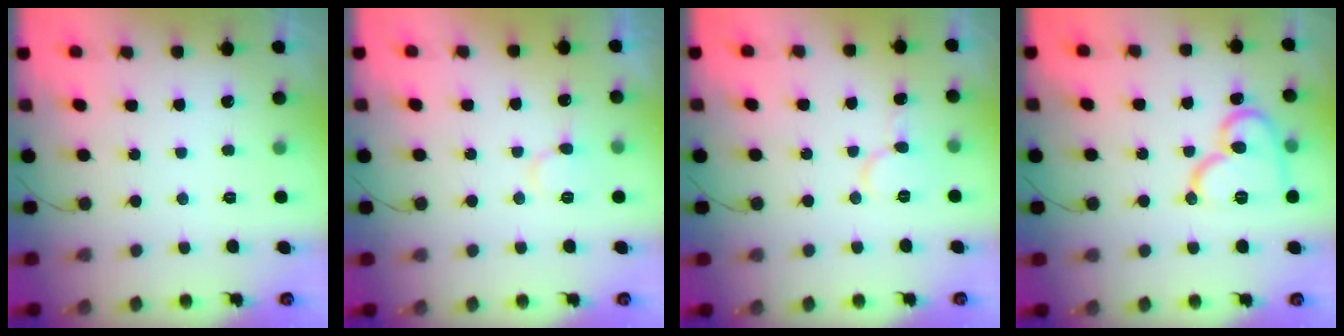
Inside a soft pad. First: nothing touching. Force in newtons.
{"total": 7.2, "press": 7.1, "slide": 0.6}
{"total": 6.3, "press": 6.3, "slide": 0.6}
{"total": 14.0, "press": 13.9, "slide": 1.7}